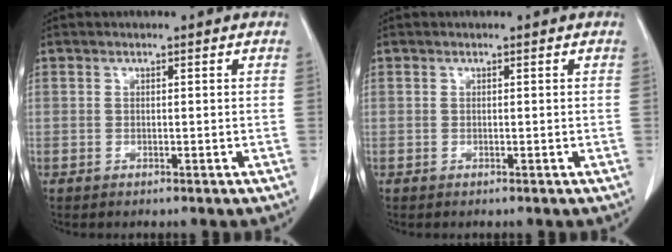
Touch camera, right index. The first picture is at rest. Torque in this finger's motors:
{"motor_torque": [0.00, 0.00, 0.00, 0.00]}